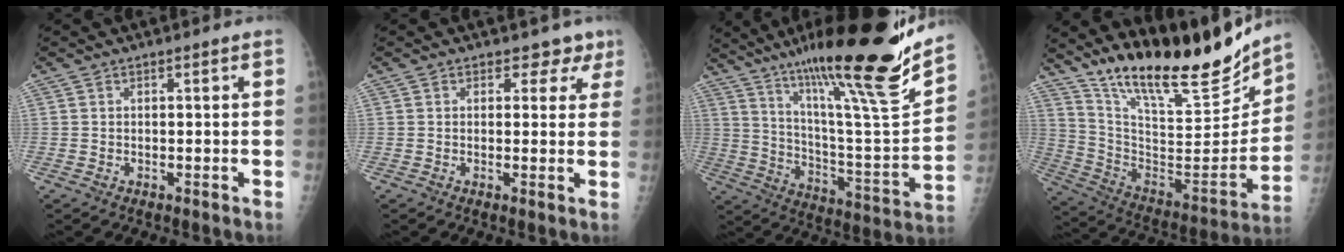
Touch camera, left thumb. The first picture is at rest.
{"total": 3.5, "force": [2.3, 2.6, 0.5], "torque": [0.022, -0.012, 0.014]}
{"total": 28.5, "force": [20.3, 2.5, 19.9], "torque": [-0.293, -0.099, 0.329]}
{"total": 25.3, "force": [20.0, 6.9, 14.0], "torque": [-0.193, -0.098, 0.330]}